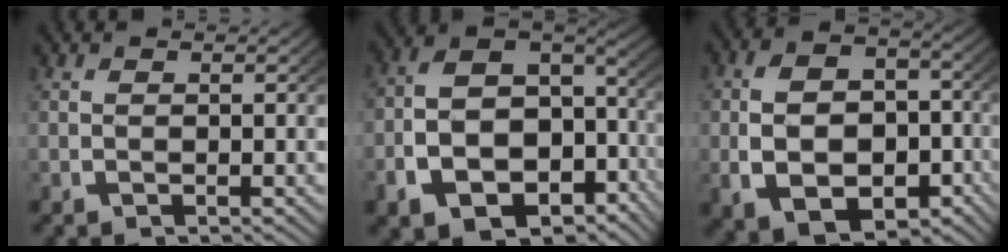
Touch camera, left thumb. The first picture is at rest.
{"total": 14.2, "force": [-3.7, 10.5, 8.9], "torque": [-0.180, -0.040, -0.046]}
{"total": 10.1, "force": [-2.0, 7.3, 6.7], "torque": [-0.117, -0.033, -0.013]}